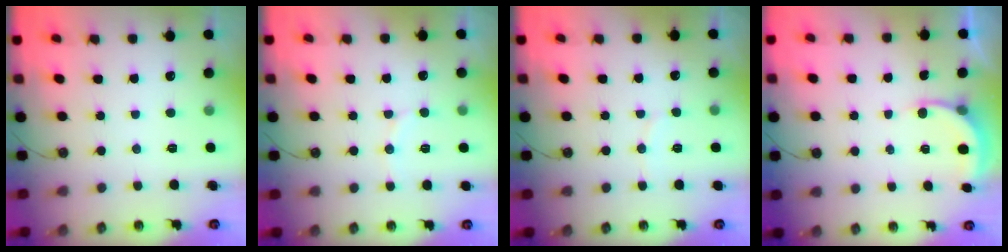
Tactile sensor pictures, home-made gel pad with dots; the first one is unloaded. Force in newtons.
{"total": 7.1, "press": 6.9, "slide": 1.4}
{"total": 4.4, "press": 4.4, "slide": 0.5}
{"total": 3.9, "press": 3.9, "slide": 0.3}